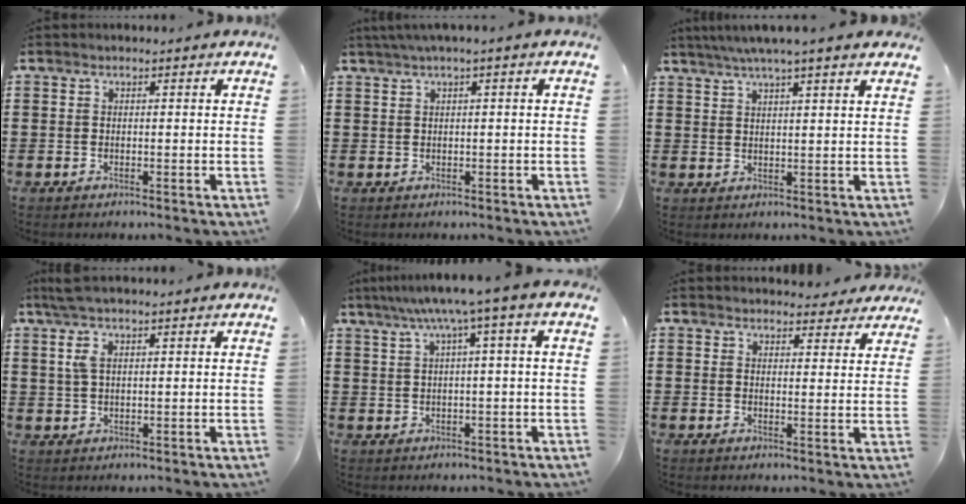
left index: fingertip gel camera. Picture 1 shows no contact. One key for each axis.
{"total": 1.5, "fx": 0.1, "fy": -0.1, "fz": 1.5, "tx": -0.025, "ty": -0.004, "tz": 0.003}
{"total": 4.2, "fx": 3.4, "fy": -0.4, "fz": 2.4, "tx": -0.057, "ty": -0.005, "tz": 0.060}
{"total": 4.0, "fx": 1.8, "fy": 1.1, "fz": 3.4, "tx": -0.071, "ty": 0.006, "tz": 0.031}
{"total": 5.3, "fx": 1.8, "fy": -0.6, "fz": 5.0, "tx": -0.100, "ty": -0.006, "tz": 0.025}
{"total": 3.3, "fx": 3.2, "fy": 0.7, "fz": 0.6, "tx": -0.005, "ty": -0.016, "tz": 0.057}